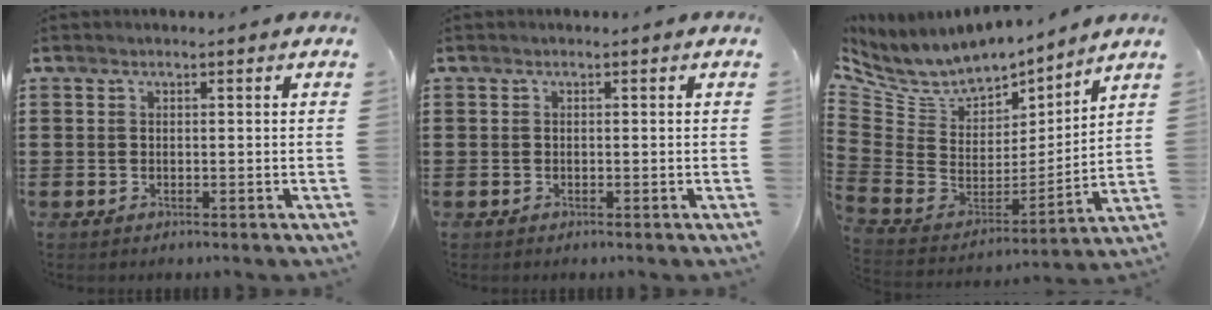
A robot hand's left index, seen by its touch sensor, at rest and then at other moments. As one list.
[{"total": 0.0}, {"total": 6.9, "force": [5.7, 3.2, 2.2], "torque": [-0.078, -0.045, 0.101]}]